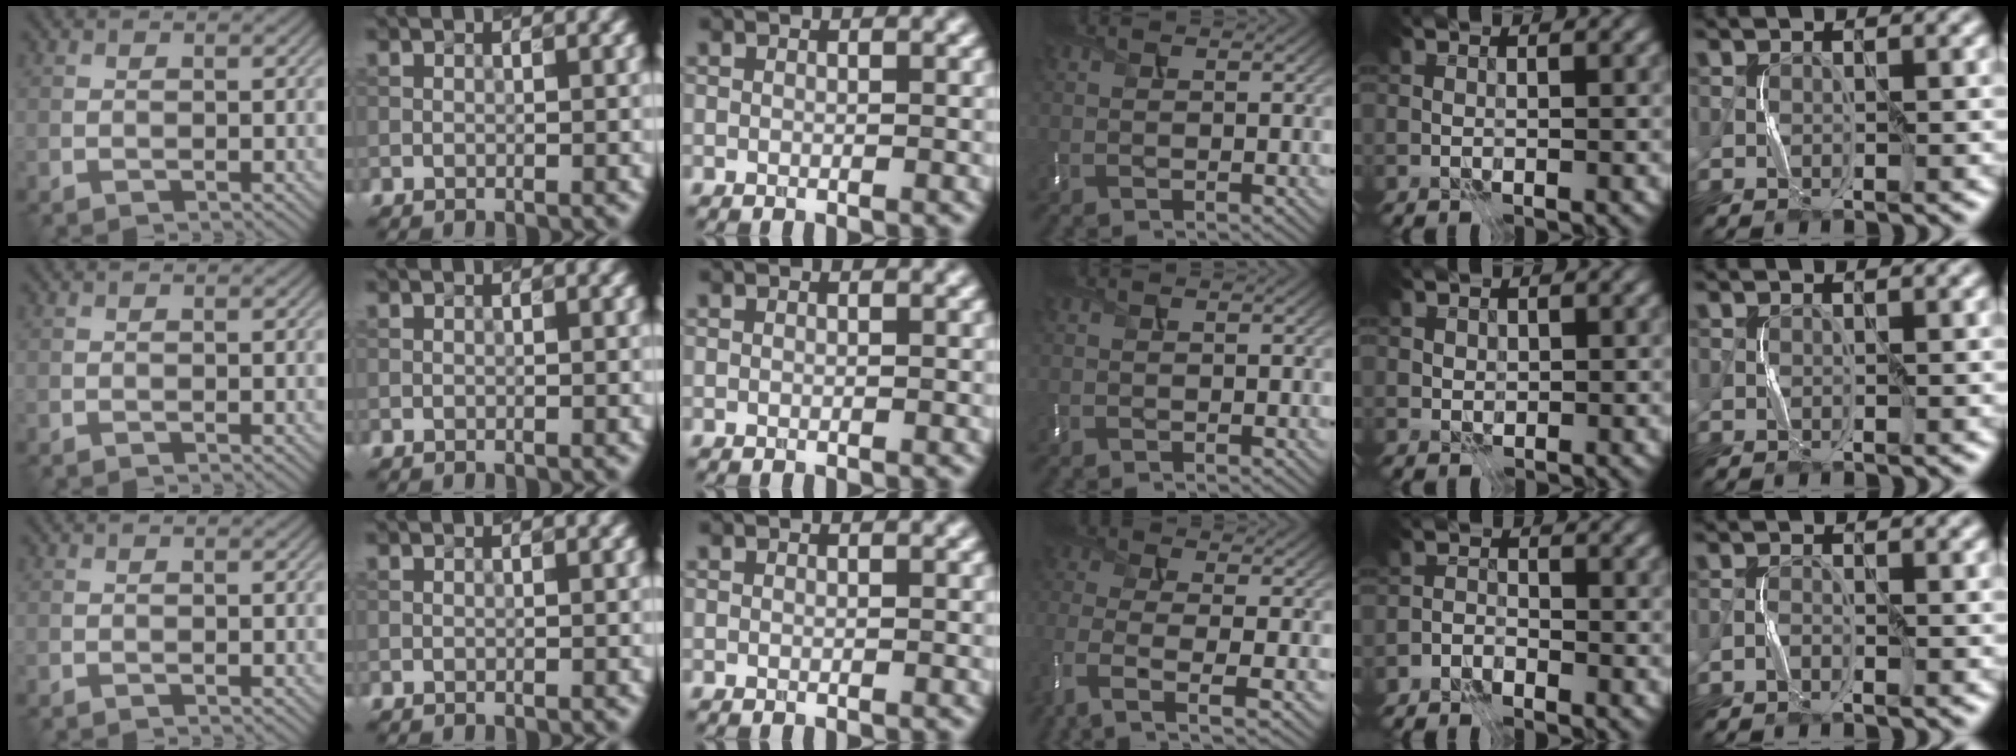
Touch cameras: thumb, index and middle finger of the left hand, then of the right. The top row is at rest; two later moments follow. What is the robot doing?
{"motion": "press", "object": "memory foam"}